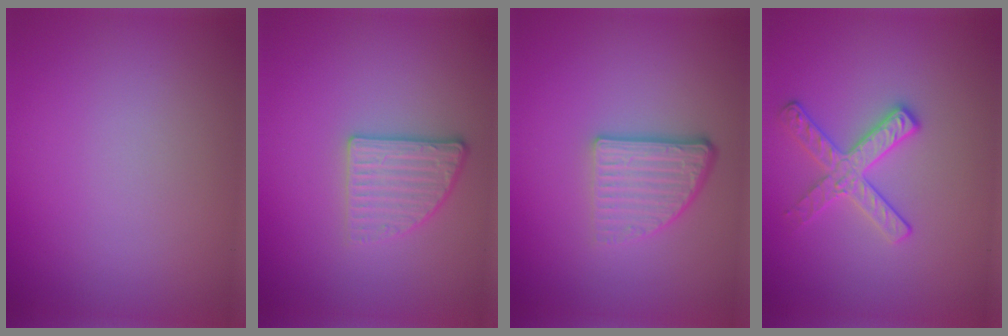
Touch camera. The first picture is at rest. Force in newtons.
{"total": 2.6, "press": 2.3, "slide": 1.2}
{"total": 3.9, "press": 2.5, "slide": 2.9}
{"total": 2.8, "press": 2.7, "slide": 0.5}